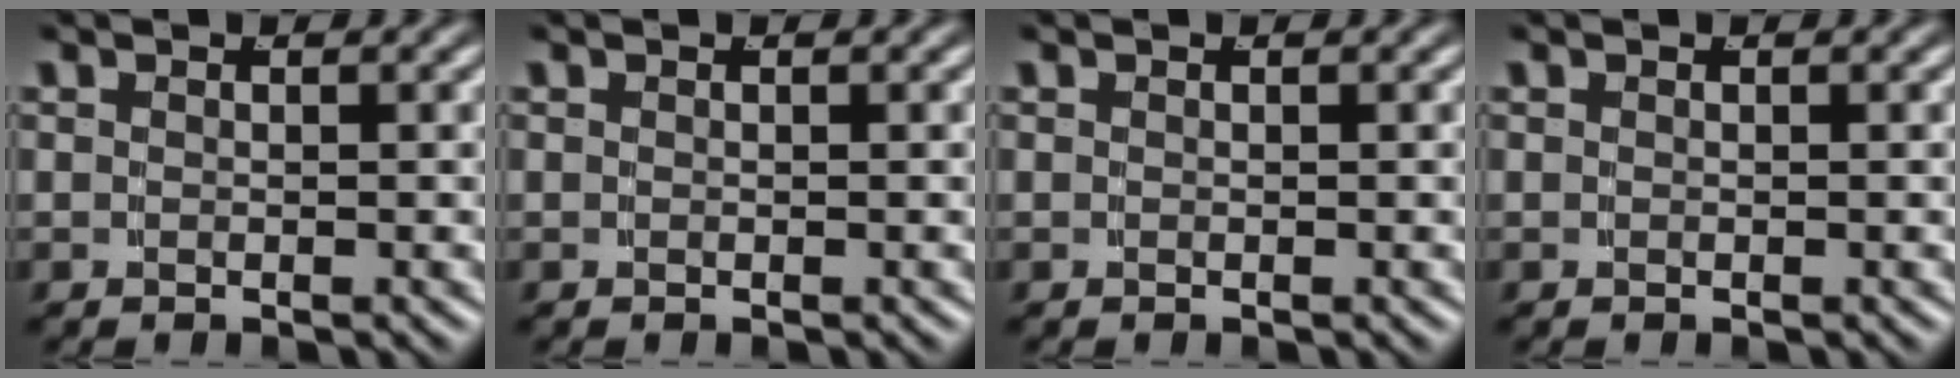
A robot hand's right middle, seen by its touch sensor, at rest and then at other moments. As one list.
[{"total": 0.0}, {"total": 0.0}, {"total": 0.0}]